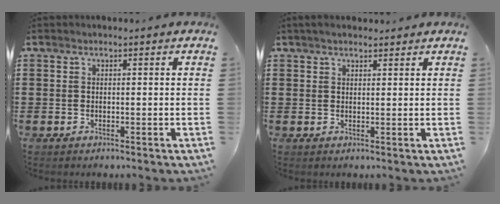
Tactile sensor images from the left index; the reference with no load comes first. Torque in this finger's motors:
{"motor_torque": [0.90, 0.77, 0.03, 0.03]}